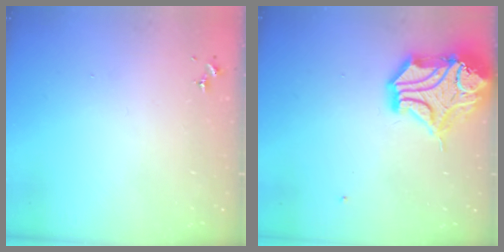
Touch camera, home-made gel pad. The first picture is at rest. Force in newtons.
{"total": 18.1, "press": 17.9, "slide": 2.5}